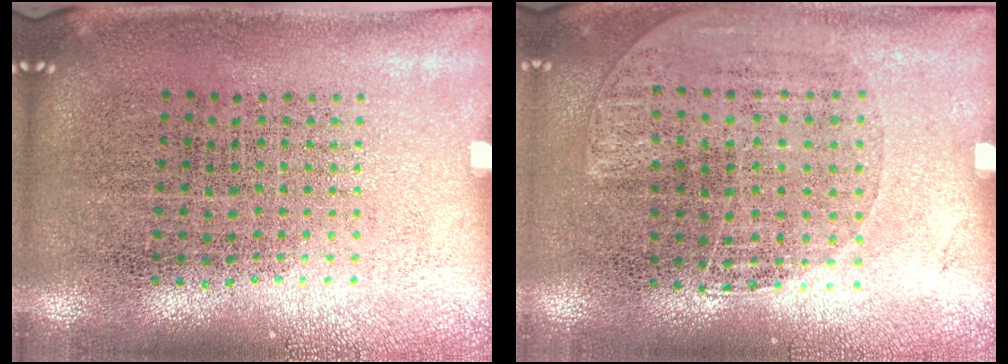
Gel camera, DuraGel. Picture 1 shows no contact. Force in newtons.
{"total": 1.1, "press": 0.9, "slide": 0.6}